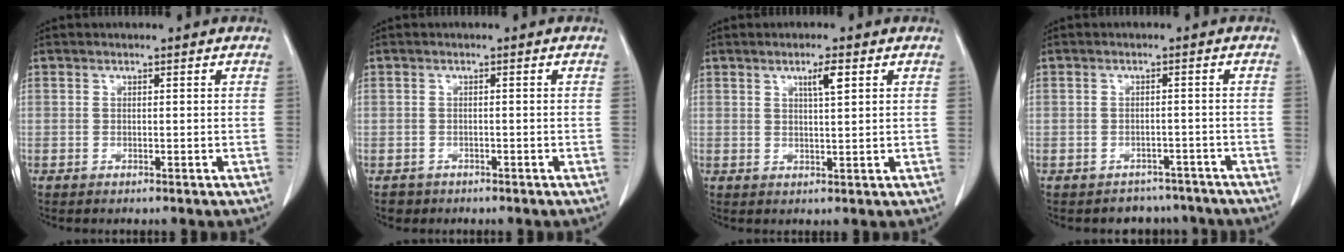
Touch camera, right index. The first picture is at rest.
{"total": 1.8, "force": [-1.1, 1.3, -0.2], "torque": [-0.007, 0.006, -0.019]}
{"total": 2.9, "force": [1.4, 0.2, 2.6], "torque": [-0.045, -0.001, 0.023]}
{"total": 4.9, "force": [-3.9, 2.8, -0.7], "torque": [0.017, 0.020, -0.053]}